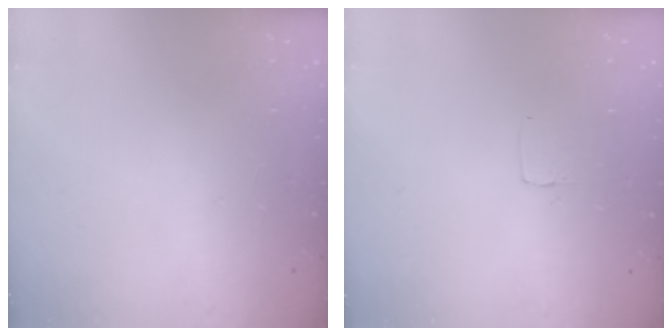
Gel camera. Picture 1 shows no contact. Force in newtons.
{"total": 2.6, "press": 2.6, "slide": 0.2}